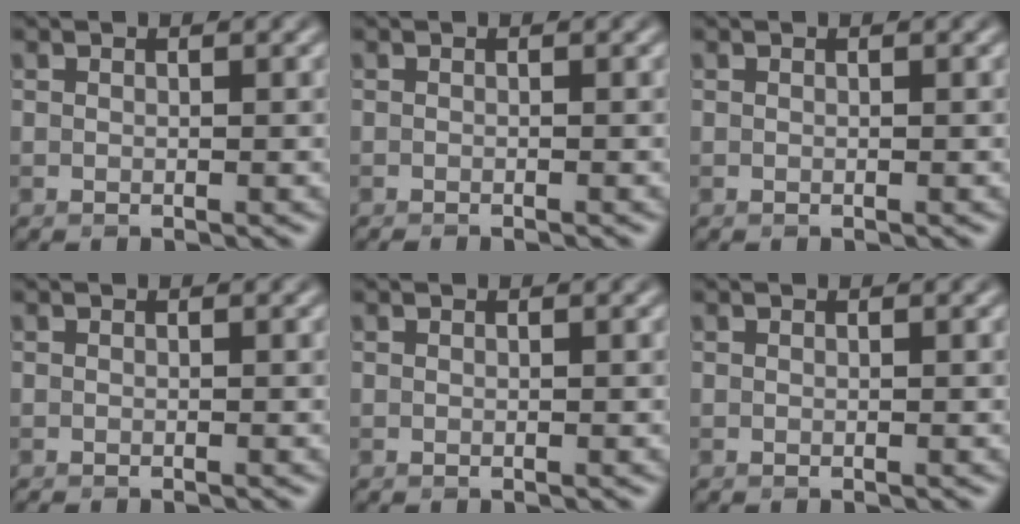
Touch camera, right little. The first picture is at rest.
{"total": 0.8, "force": [-0.8, 0.1, 0.3], "torque": [0.004, -0.002, -0.013]}
{"total": 0.0}
{"total": 0.7, "force": [-0.6, 0.0, 0.2], "torque": [0.004, -0.001, -0.010]}
{"total": 0.0}
{"total": 0.0}